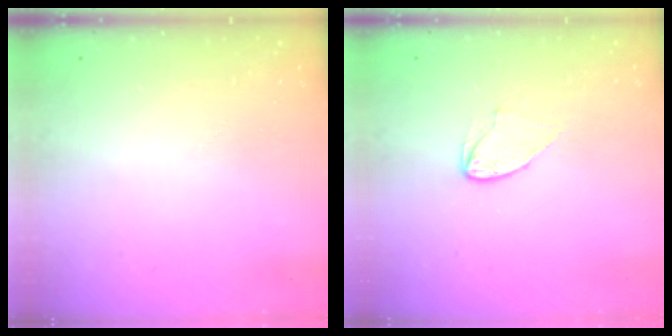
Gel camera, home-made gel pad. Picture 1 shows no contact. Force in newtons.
{"total": 5.1, "press": 5.1, "slide": 0.2}